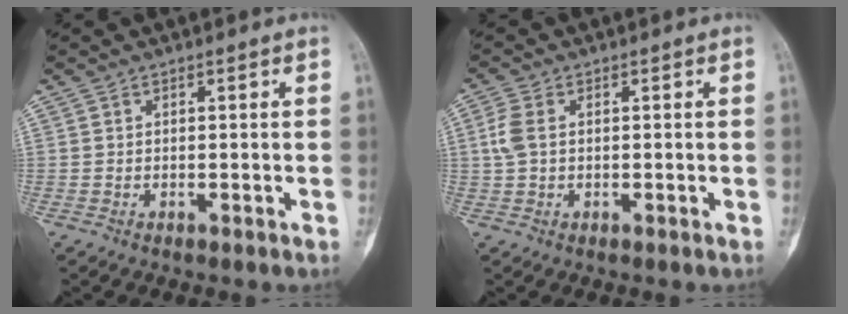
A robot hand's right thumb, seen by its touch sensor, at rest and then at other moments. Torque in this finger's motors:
{"motor_torque": [0.35, 0.56, 0.42, -0.21, 0.00]}